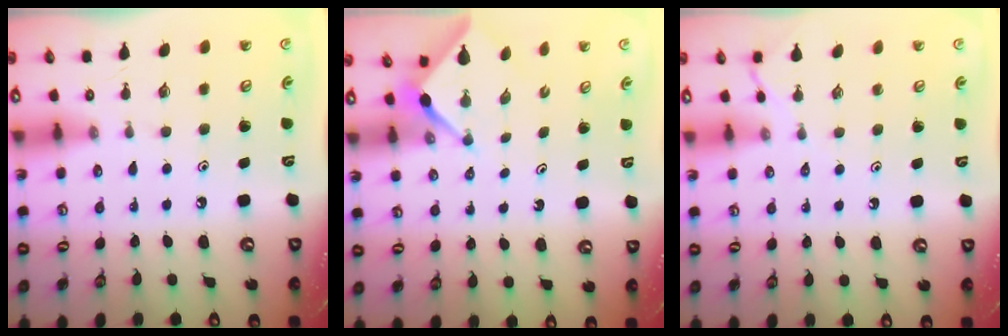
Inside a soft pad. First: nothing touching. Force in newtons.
{"total": 2.3, "press": 2.3, "slide": 0.2}
{"total": 2.9, "press": 2.8, "slide": 0.6}